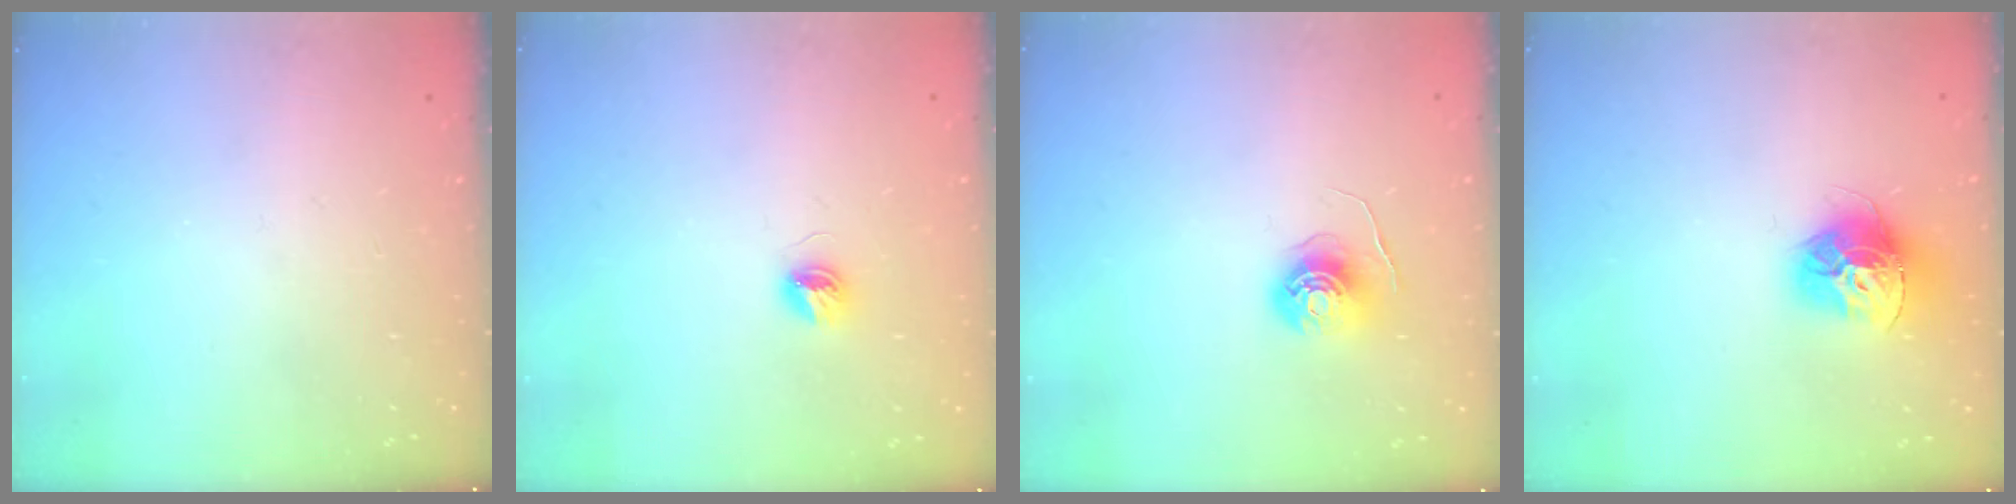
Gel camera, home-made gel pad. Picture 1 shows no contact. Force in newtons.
{"total": 4.3, "press": 4.3, "slide": 0.4}
{"total": 6.4, "press": 6.4, "slide": 0.3}
{"total": 14.1, "press": 14.0, "slide": 1.4}